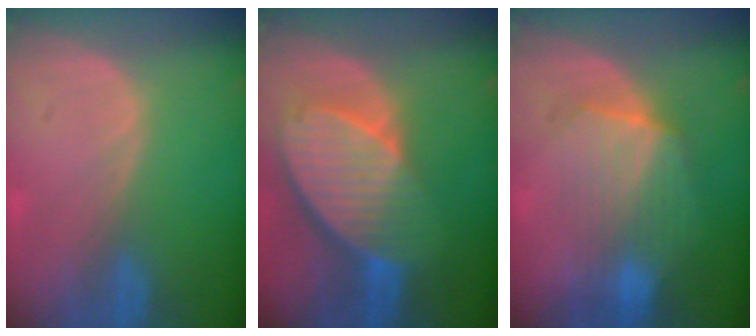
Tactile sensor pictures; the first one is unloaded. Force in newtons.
{"total": 10.2, "press": 8.9, "slide": 5.1}
{"total": 6.9, "press": 6.9, "slide": 1.1}